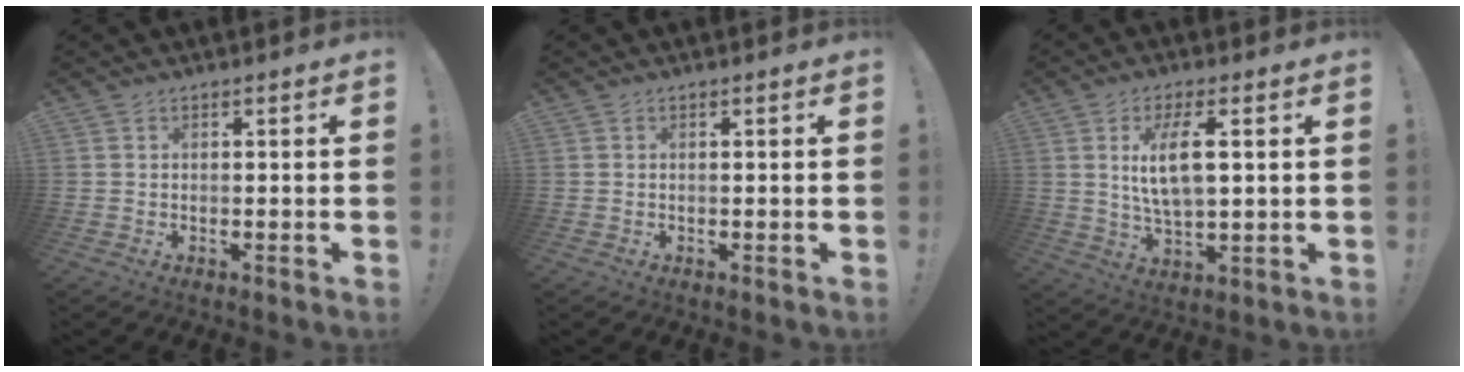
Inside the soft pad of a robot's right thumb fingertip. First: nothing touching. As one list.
[{"total": 0.0}, {"total": 10.0, "force": [2.5, 3.3, 9.1], "torque": [-0.161, -0.010, 0.038]}]